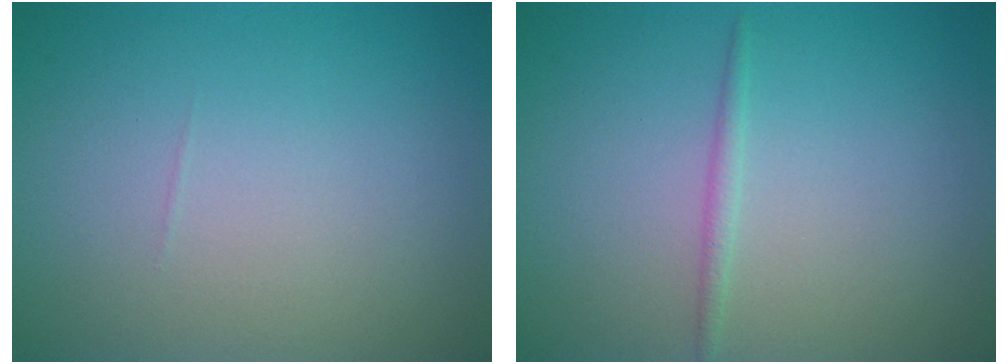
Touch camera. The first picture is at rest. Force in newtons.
{"total": 0.9, "press": 0.9, "slide": 0.0}